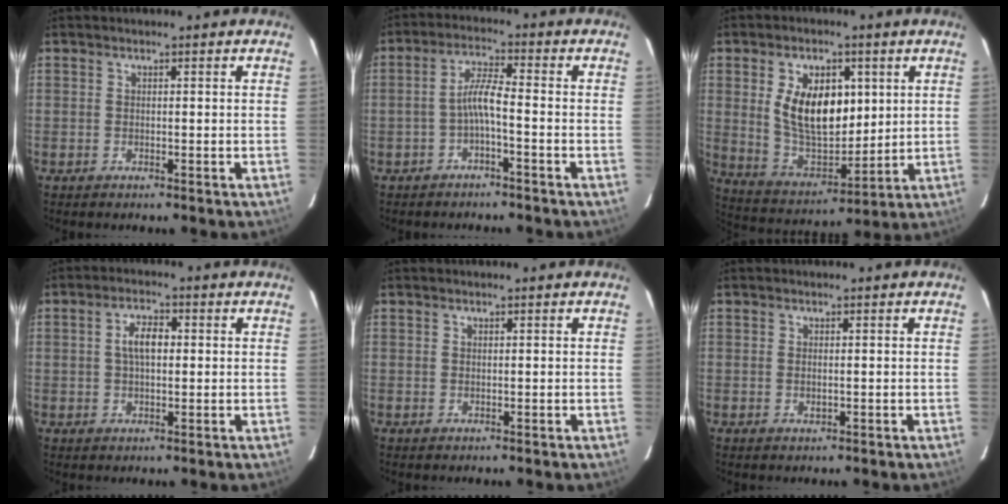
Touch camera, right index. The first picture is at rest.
{"total": 4.2, "force": [-2.0, 0.3, 3.7], "torque": [-0.084, 0.012, -0.036]}
{"total": 14.3, "force": [3.5, 8.0, 11.3], "torque": [-0.213, 0.002, 0.080]}
{"total": 4.9, "force": [0.6, 2.5, 4.1], "torque": [-0.077, 0.012, 0.013]}
{"total": 0.0}
{"total": 1.0, "force": [-0.1, 0.6, 0.9], "torque": [-0.016, 0.000, 0.000]}